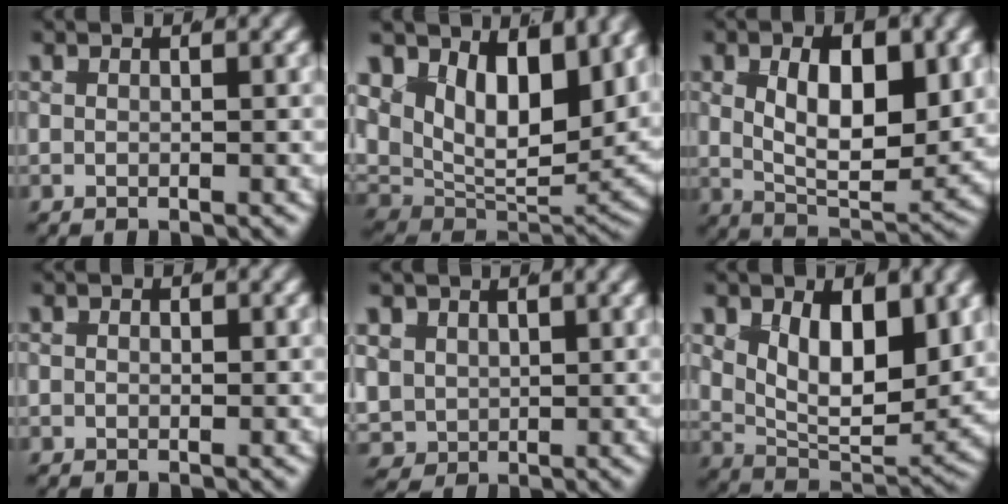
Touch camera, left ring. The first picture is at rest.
{"total": 12.8, "force": [1.5, 8.7, 9.3], "torque": [-0.158, -0.026, 0.021]}
{"total": 9.2, "force": [0.6, 5.5, 7.3], "torque": [-0.127, -0.027, 0.007]}
{"total": 0.7, "force": [-0.3, 0.5, 0.3], "torque": [-0.011, -0.006, -0.003]}
{"total": 7.6, "force": [-1.5, 7.1, 2.2], "torque": [-0.093, -0.058, -0.012]}
{"total": 10.0, "force": [1.3, 6.5, 7.4], "torque": [-0.127, -0.025, 0.019]}